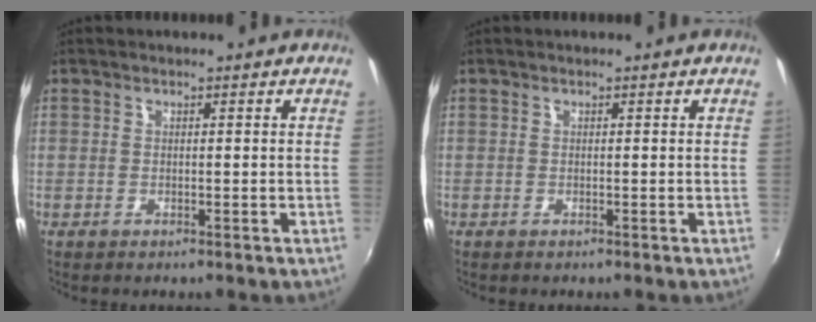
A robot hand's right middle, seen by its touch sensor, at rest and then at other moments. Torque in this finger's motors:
{"motor_torque": [-0.03, -0.12, 0.03, 0.00]}